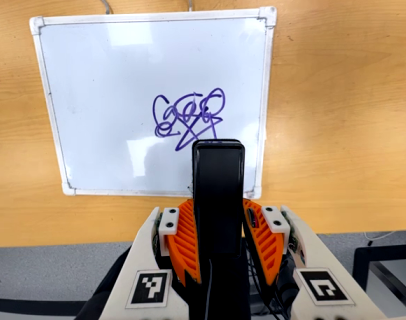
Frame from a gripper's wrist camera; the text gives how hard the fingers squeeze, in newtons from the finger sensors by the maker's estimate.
{"total": 4.0, "left": 2.6, "right": 5.4}